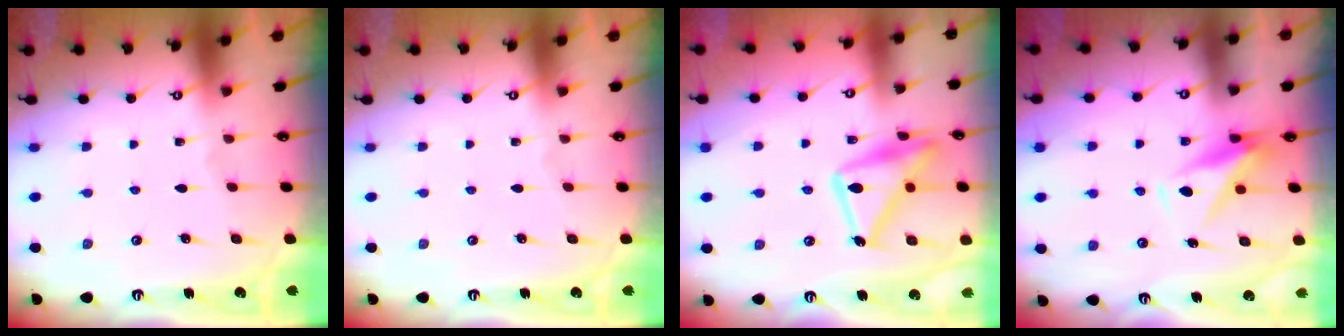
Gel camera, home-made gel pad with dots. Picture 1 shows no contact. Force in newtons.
{"total": 0.0}
{"total": 17.4, "press": 17.4, "slide": 0.9}
{"total": 7.9, "press": 7.7, "slide": 1.7}